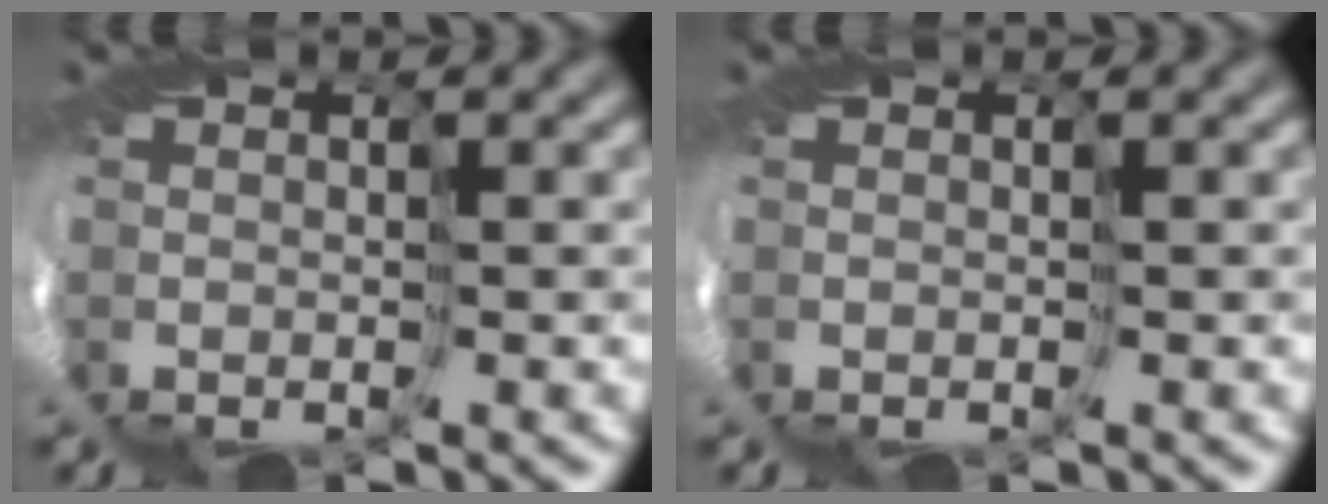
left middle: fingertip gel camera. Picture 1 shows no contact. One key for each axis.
{"total": 0.0}